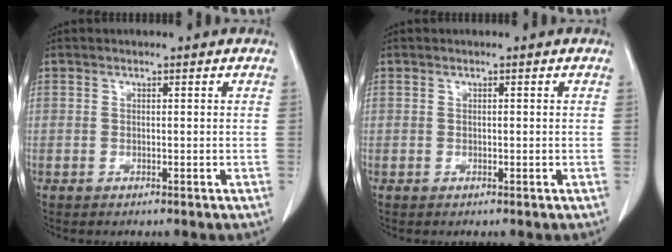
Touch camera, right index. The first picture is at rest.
{"total": 0.0}